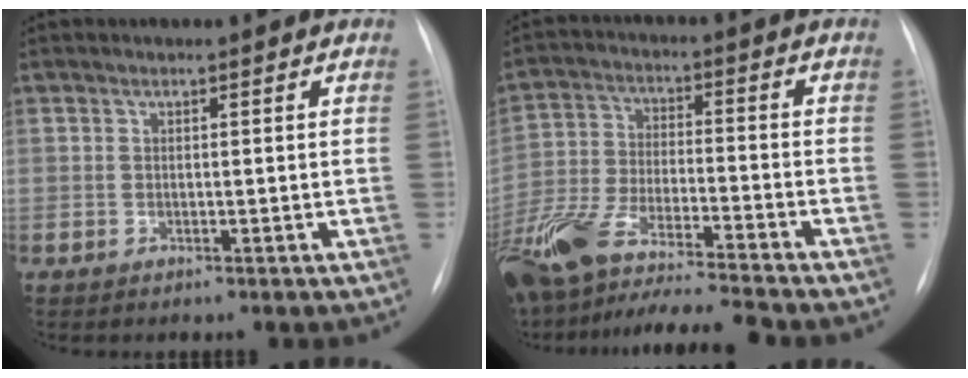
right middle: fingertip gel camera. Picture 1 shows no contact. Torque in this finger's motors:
{"motor_torque": [0.55, -0.51, 0.80, 0.11]}